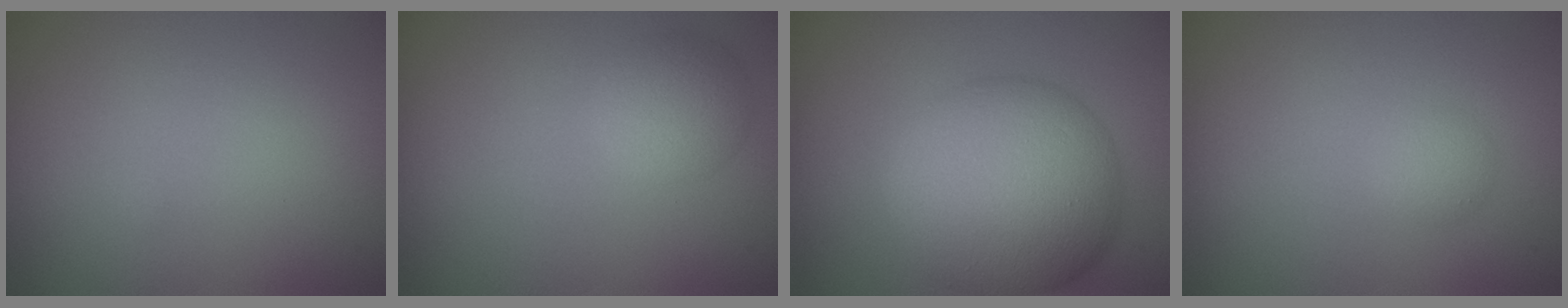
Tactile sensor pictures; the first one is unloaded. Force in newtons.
{"total": 2.7, "press": 2.7, "slide": 0.1}
{"total": 12.2, "press": 12.2, "slide": 0.2}
{"total": 1.1, "press": 1.1, "slide": 0.0}